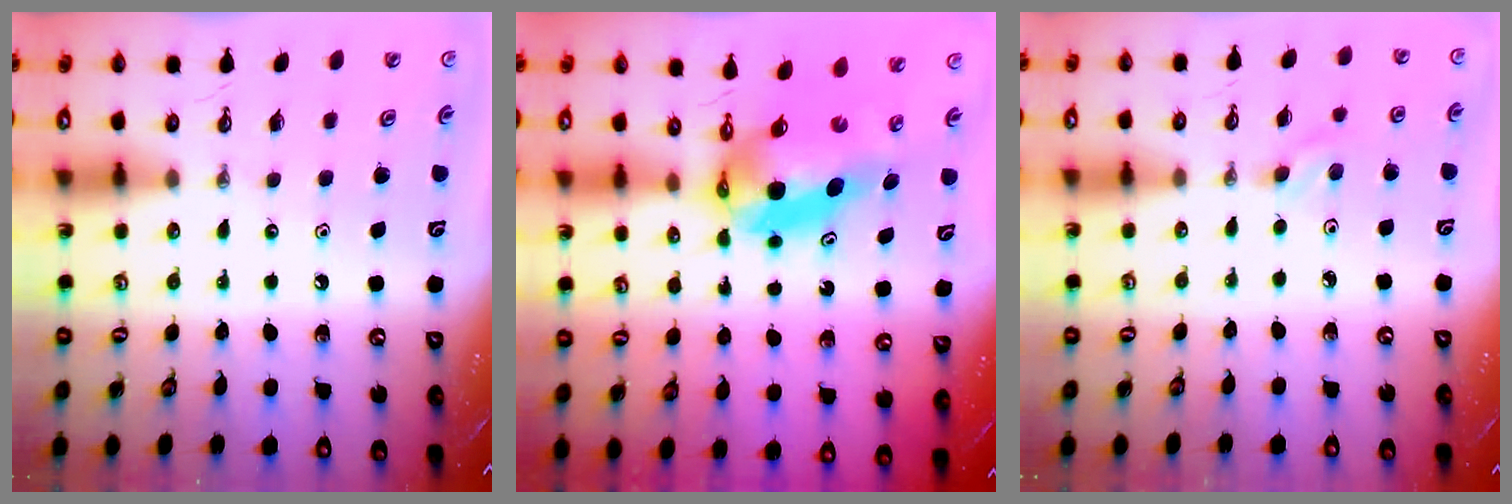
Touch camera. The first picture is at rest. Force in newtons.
{"total": 6.9, "press": 6.9, "slide": 0.5}
{"total": 2.6, "press": 2.1, "slide": 1.5}